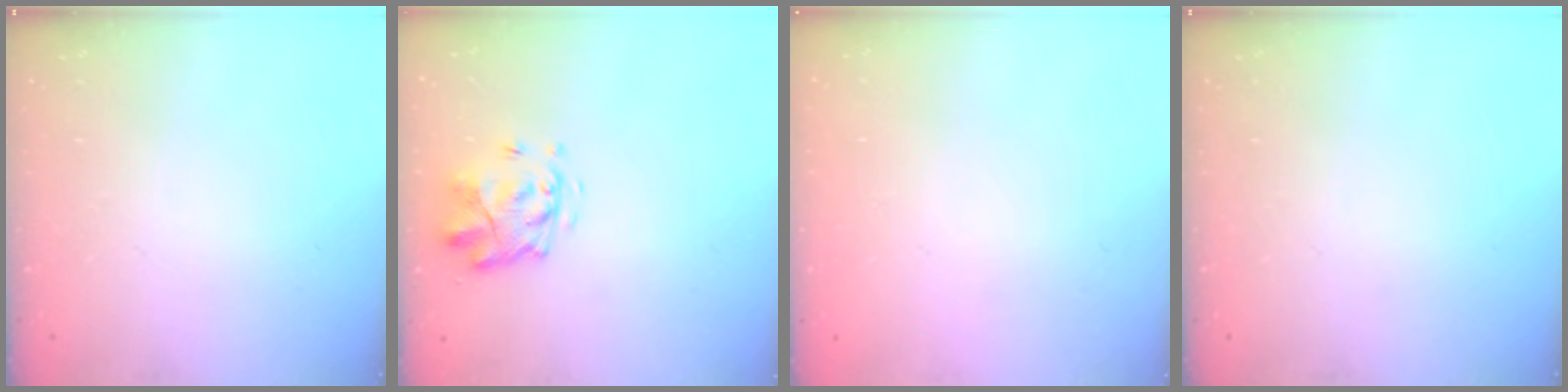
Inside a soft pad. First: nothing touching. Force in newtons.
{"total": 3.7, "press": 3.3, "slide": 1.6}
{"total": 1.6, "press": 1.6, "slide": 0.2}
{"total": 0.0}